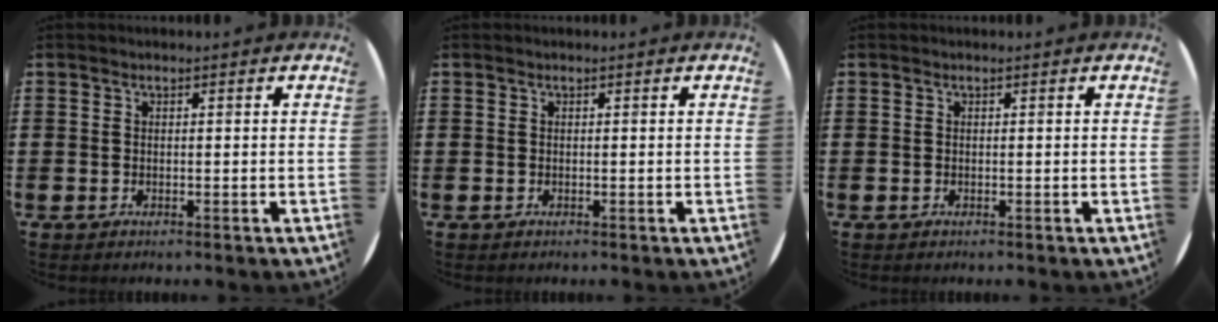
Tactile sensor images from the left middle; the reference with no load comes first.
{"total": 0.0}
{"total": 0.0}